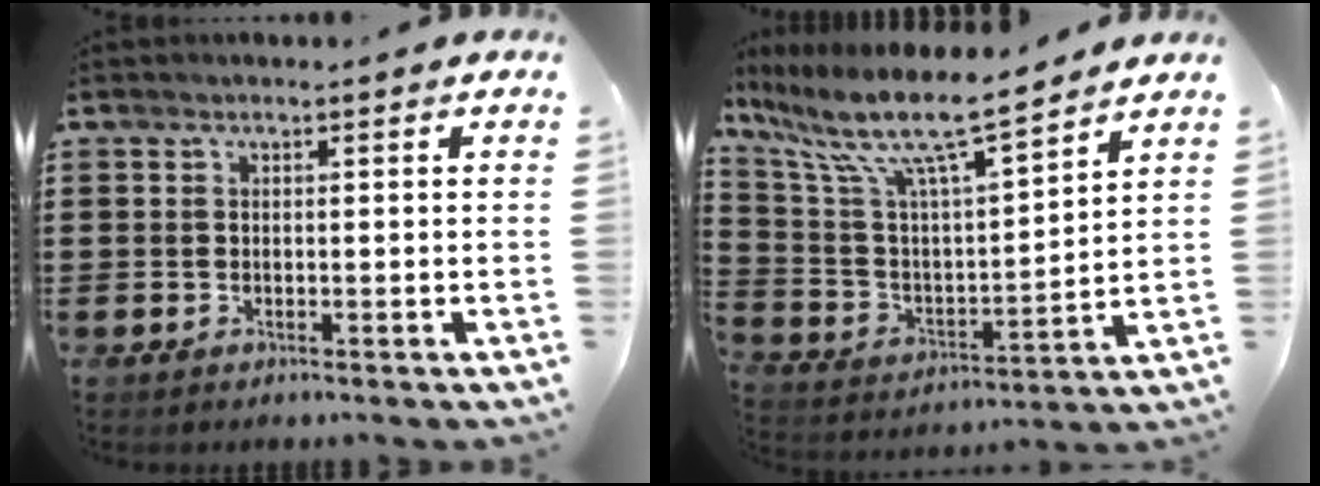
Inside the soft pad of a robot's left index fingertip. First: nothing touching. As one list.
[{"total": 11.1, "force": [8.7, 1.3, 6.8], "torque": [-0.165, -0.054, 0.143]}]